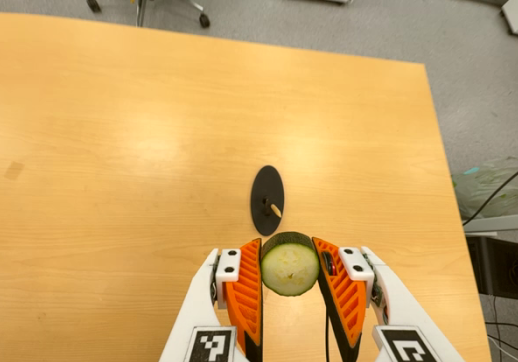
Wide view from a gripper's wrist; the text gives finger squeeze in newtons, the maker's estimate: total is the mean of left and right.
{"total": 8.5, "left": 7.9, "right": 9.2}